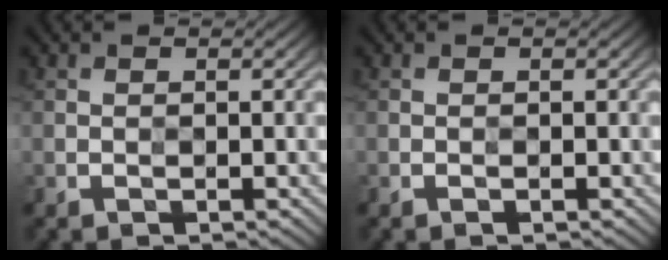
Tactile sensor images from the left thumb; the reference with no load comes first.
{"total": 0.0}